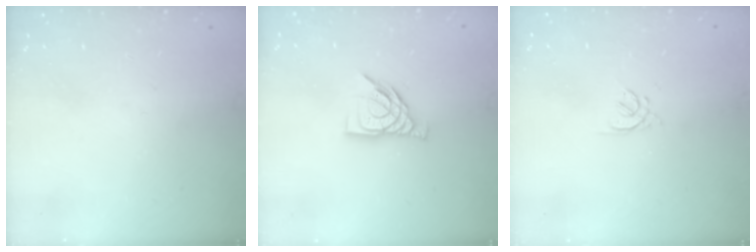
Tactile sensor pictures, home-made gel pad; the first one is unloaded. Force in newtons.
{"total": 9.1, "press": 9.1, "slide": 0.8}
{"total": 2.8, "press": 2.8, "slide": 0.7}